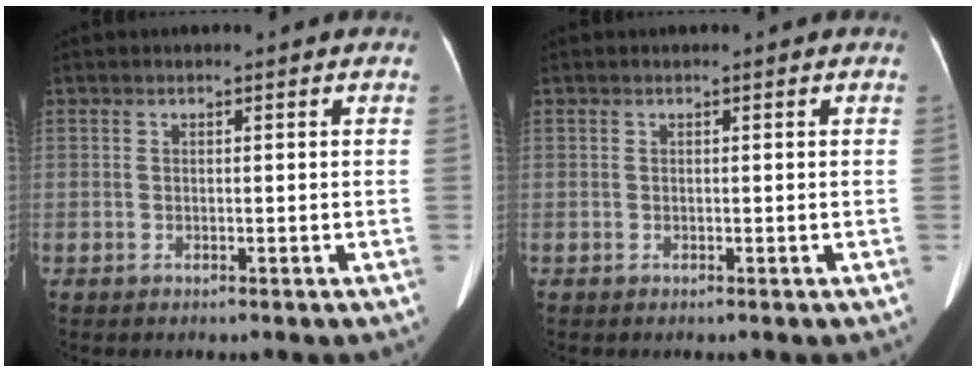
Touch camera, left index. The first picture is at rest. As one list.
[{"total": 0.0}]